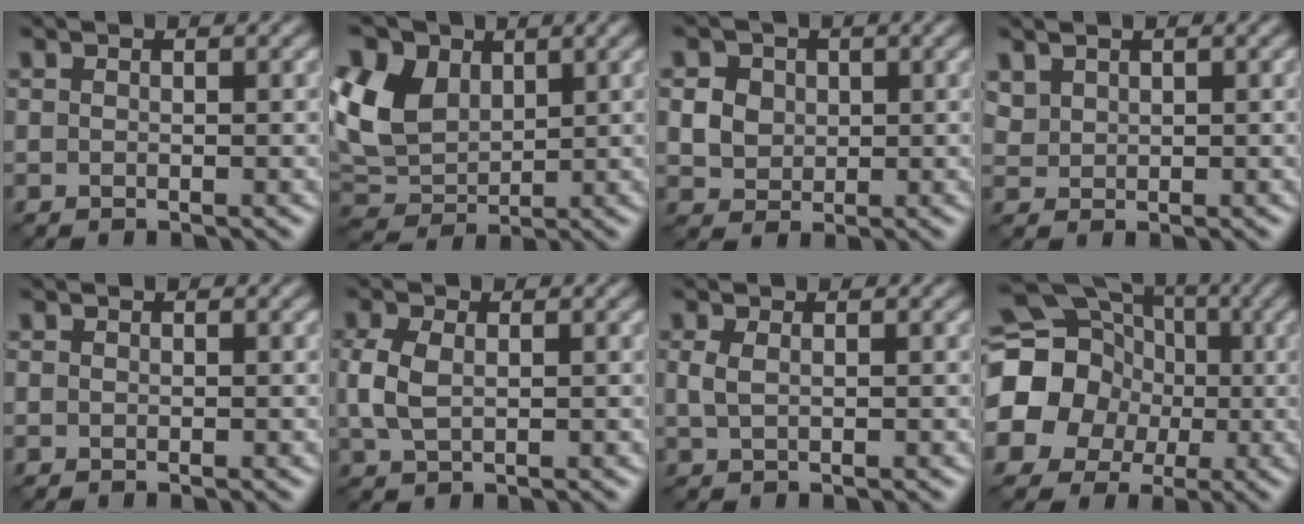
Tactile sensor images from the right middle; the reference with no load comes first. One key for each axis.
{"total": 8.2, "fx": 3.2, "fy": 5.8, "fz": 4.9, "tx": -0.142, "ty": 0.030, "tz": 0.060}
{"total": 3.0, "fx": 0.7, "fy": 2.7, "fz": 1.1, "tx": -0.032, "ty": -0.001, "tz": 0.018}
{"total": 1.2, "fx": 0.9, "fy": 0.8, "fz": -0.1, "tx": -0.003, "ty": -0.002, "tz": 0.022}
{"total": 0.0}
{"total": 3.0, "fx": 0.3, "fy": 2.0, "fz": 2.2, "tx": -0.062, "ty": 0.001, "tz": 0.009}
{"total": 1.3, "fx": 0.3, "fy": 0.8, "fz": 1.0, "tx": -0.028, "ty": 0.000, "tz": 0.009}
{"total": 17.3, "fx": -0.7, "fy": 16.3, "fz": 5.6, "tx": -0.153, "ty": 0.010, "tz": -0.056}